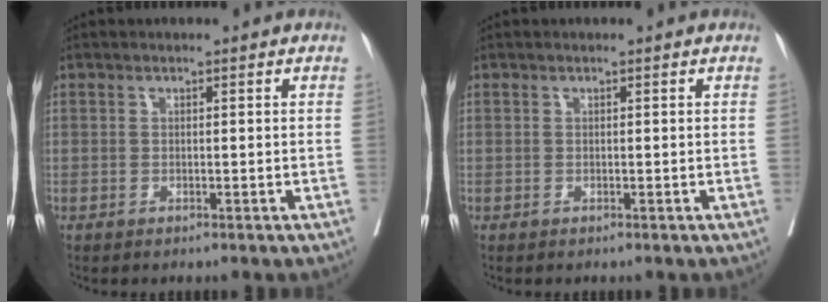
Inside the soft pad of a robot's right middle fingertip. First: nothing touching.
{"total": 0.0}